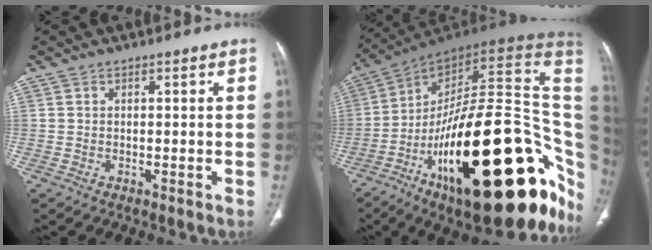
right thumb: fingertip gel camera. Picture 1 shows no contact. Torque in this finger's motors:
{"motor_torque": [2.88, 2.13, 2.53, -0.24, 0.54]}